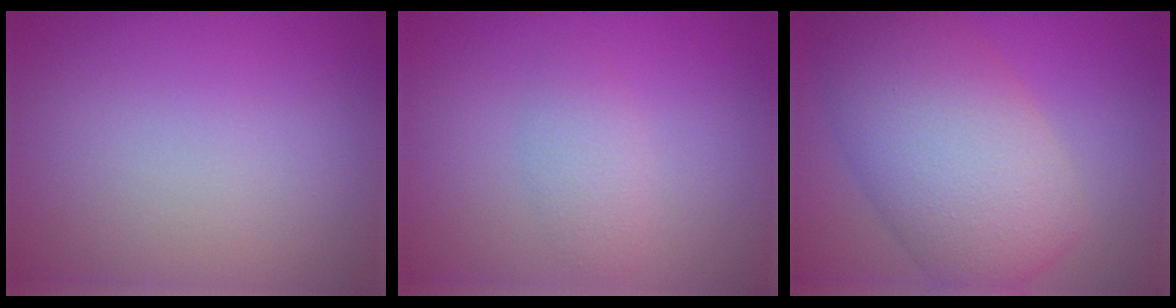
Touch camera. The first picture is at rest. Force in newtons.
{"total": 1.9, "press": 1.9, "slide": 0.0}
{"total": 9.9, "press": 9.9, "slide": 0.4}